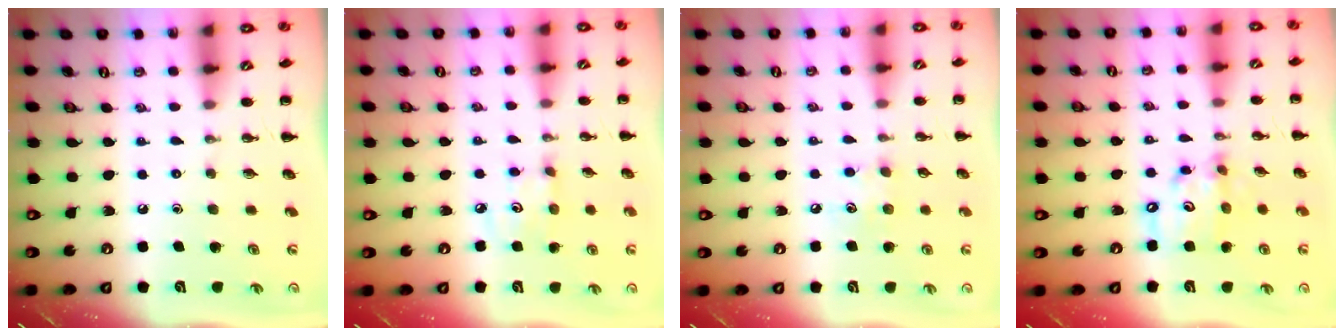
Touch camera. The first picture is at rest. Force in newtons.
{"total": 3.9, "press": 3.7, "slide": 1.0}
{"total": 6.3, "press": 6.2, "slide": 1.1}
{"total": 10.3, "press": 10.1, "slide": 2.2}